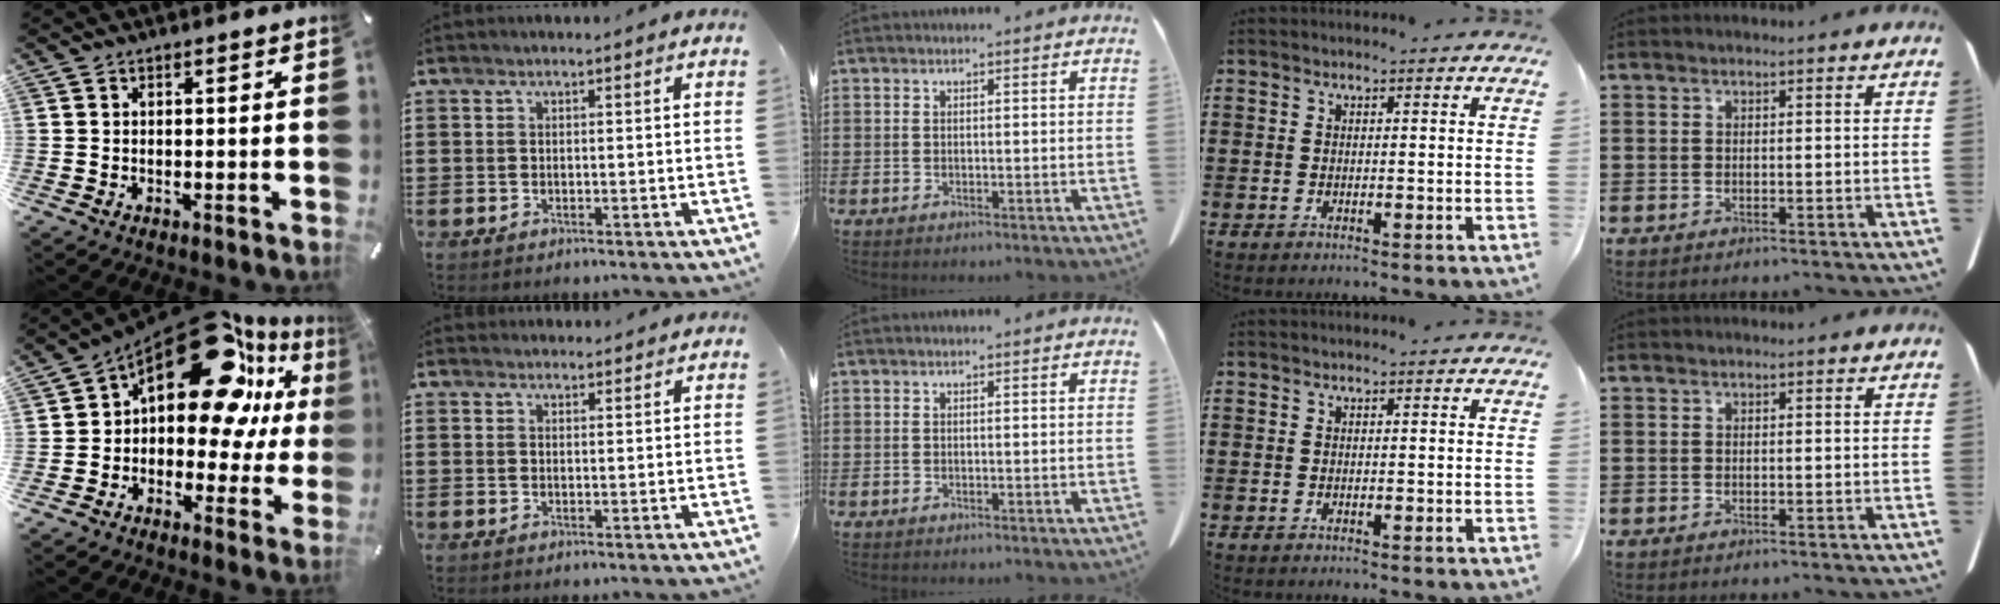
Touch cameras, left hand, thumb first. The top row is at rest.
{"thumb": {"total": 23.4, "force": [10.0, 12.6, 17.0], "torque": [-0.261, -0.065, 0.174]}, "index": {"total": 1.8, "force": [1.7, 0.4, 0.0], "torque": [-0.004, 0.002, 0.034]}}